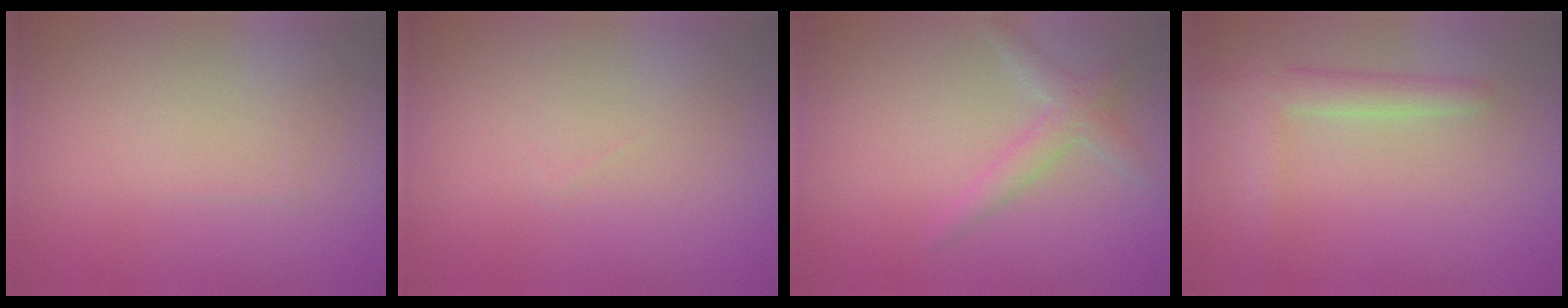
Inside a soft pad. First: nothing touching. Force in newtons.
{"total": 0.0}
{"total": 2.2, "press": 2.2, "slide": 0.1}
{"total": 2.9, "press": 2.9, "slide": 0.2}